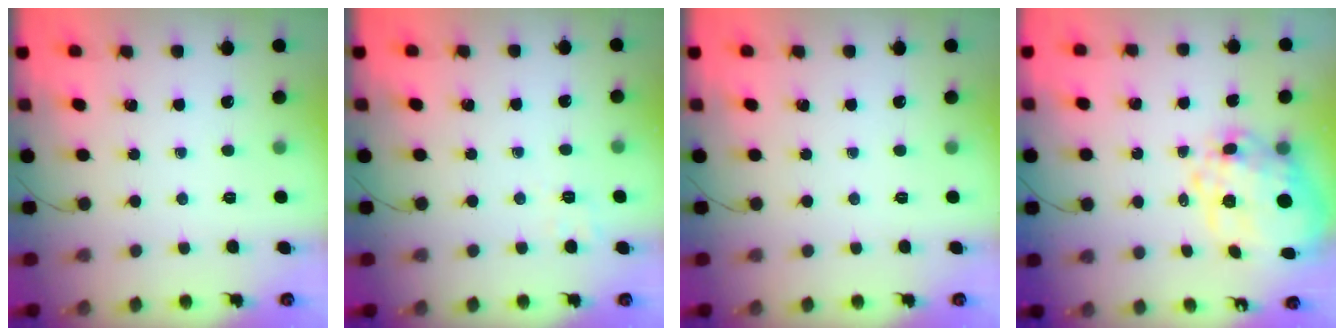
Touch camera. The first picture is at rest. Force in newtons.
{"total": 3.0, "press": 2.3, "slide": 1.9}
{"total": 0.0}
{"total": 17.6, "press": 17.2, "slide": 3.4}